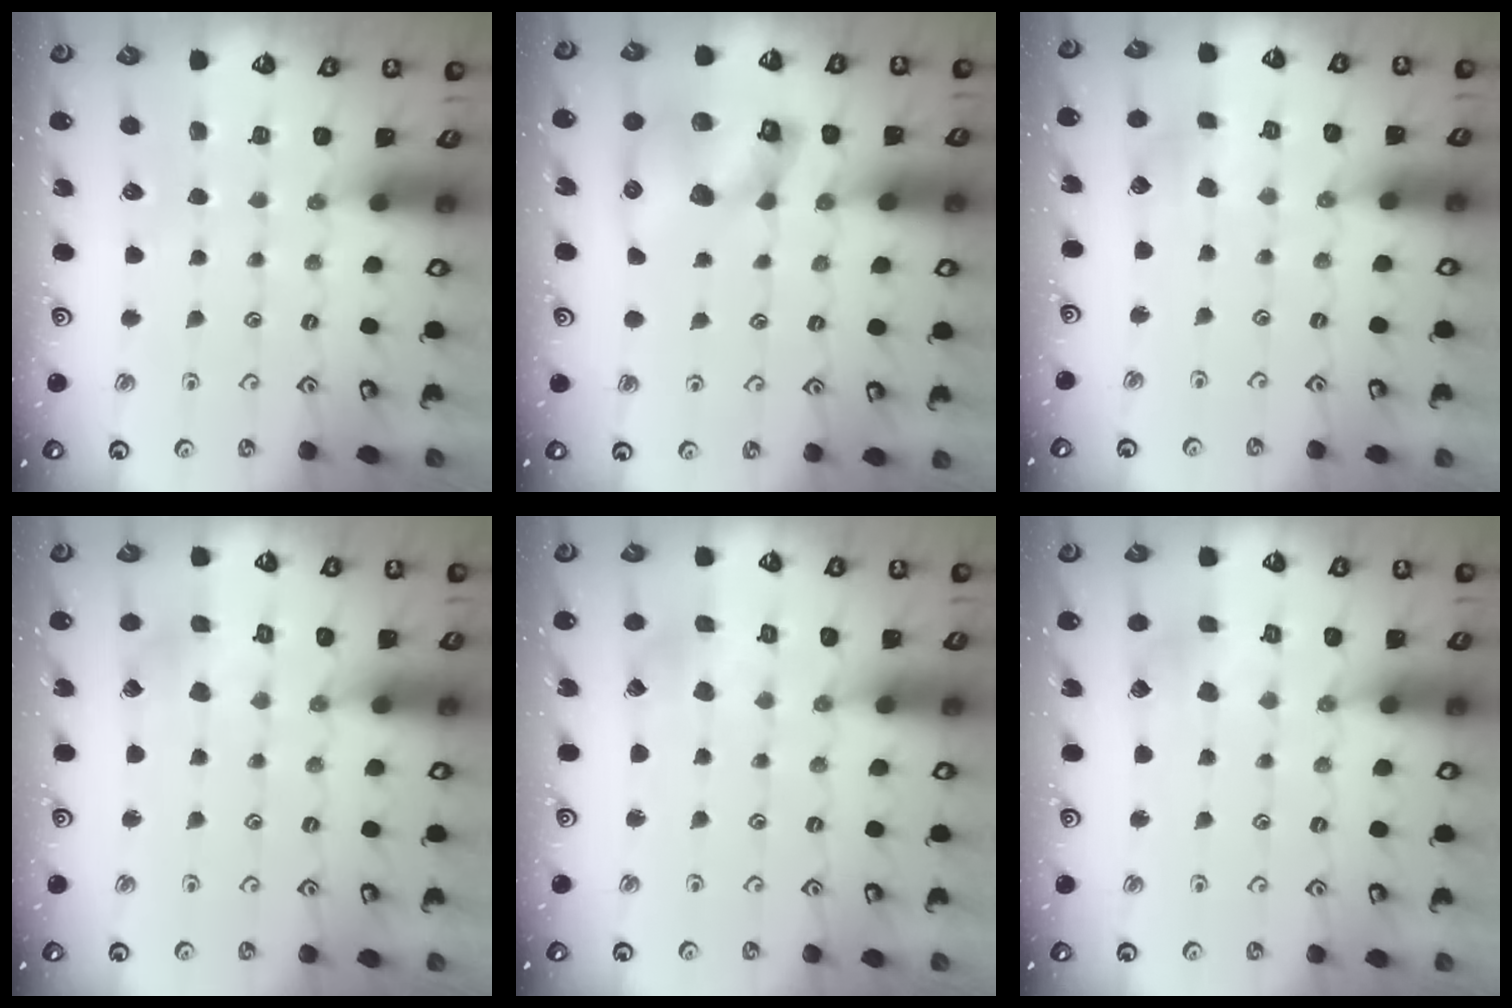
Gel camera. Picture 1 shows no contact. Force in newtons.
{"total": 14.0, "press": 13.9, "slide": 2.0}
{"total": 3.0, "press": 2.9, "slide": 0.3}
{"total": 2.2, "press": 2.2, "slide": 0.2}
{"total": 1.4, "press": 1.4, "slide": 0.2}
{"total": 2.7, "press": 2.7, "slide": 0.3}